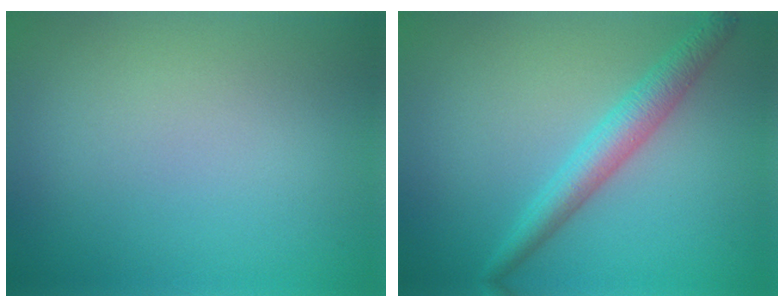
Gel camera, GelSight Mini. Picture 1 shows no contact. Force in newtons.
{"total": 3.4, "press": 3.4, "slide": 0.1}